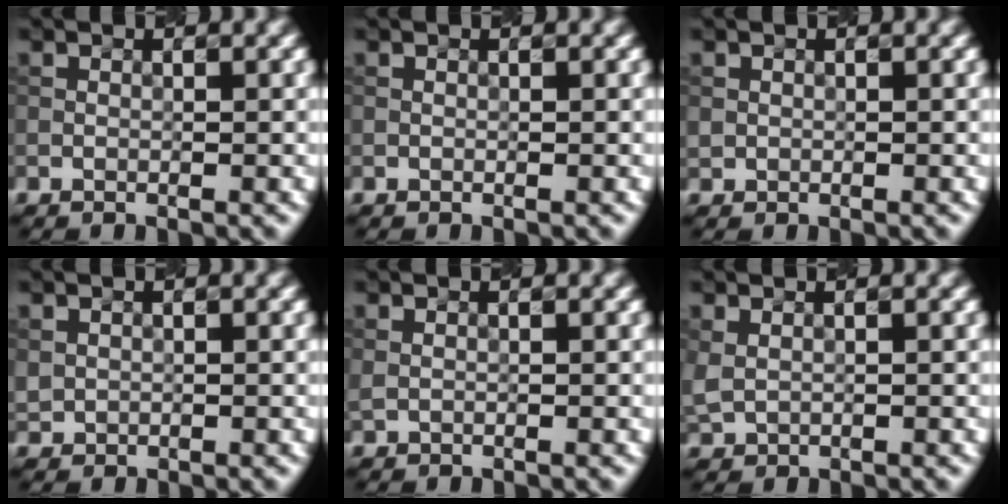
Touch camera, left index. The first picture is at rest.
{"total": 0.0}
{"total": 0.6, "force": [0.1, 0.6, 0.0], "torque": [0.005, -0.003, 0.000]}
{"total": 0.9, "force": [0.3, 0.9, 0.1], "torque": [0.001, -0.002, 0.008]}
{"total": 0.0}
{"total": 1.3, "force": [0.3, 1.0, 0.8], "torque": [-0.023, -0.002, 0.012]}